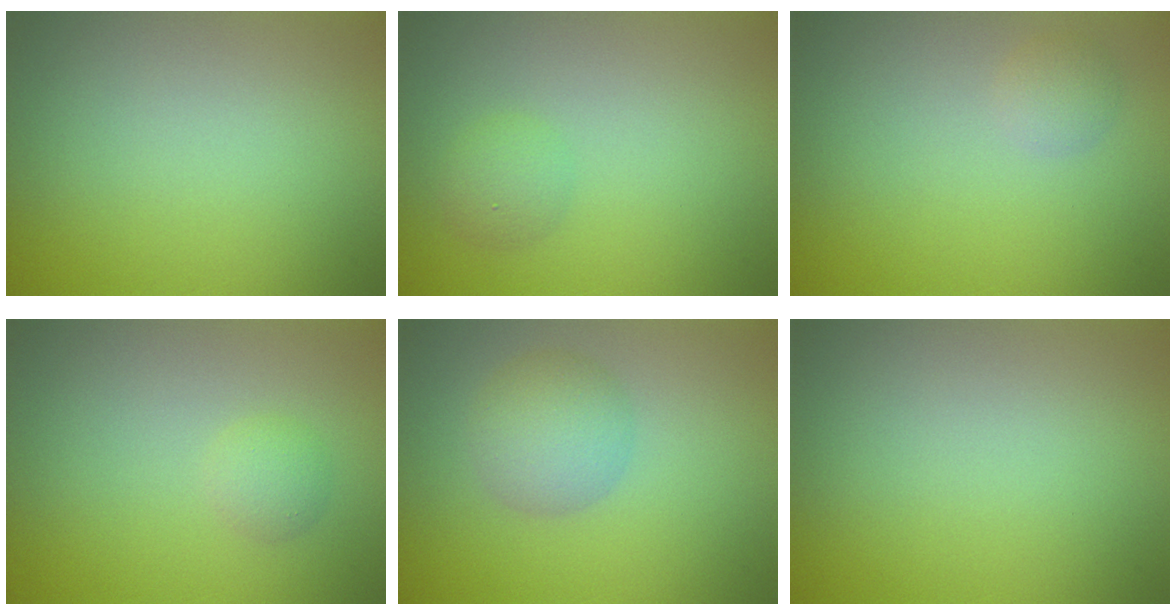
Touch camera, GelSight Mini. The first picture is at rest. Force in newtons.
{"total": 1.5, "press": 1.5, "slide": 0.0}
{"total": 1.3, "press": 1.3, "slide": 0.0}
{"total": 1.3, "press": 1.3, "slide": 0.0}
{"total": 3.5, "press": 3.5, "slide": 0.1}
{"total": 0.0}